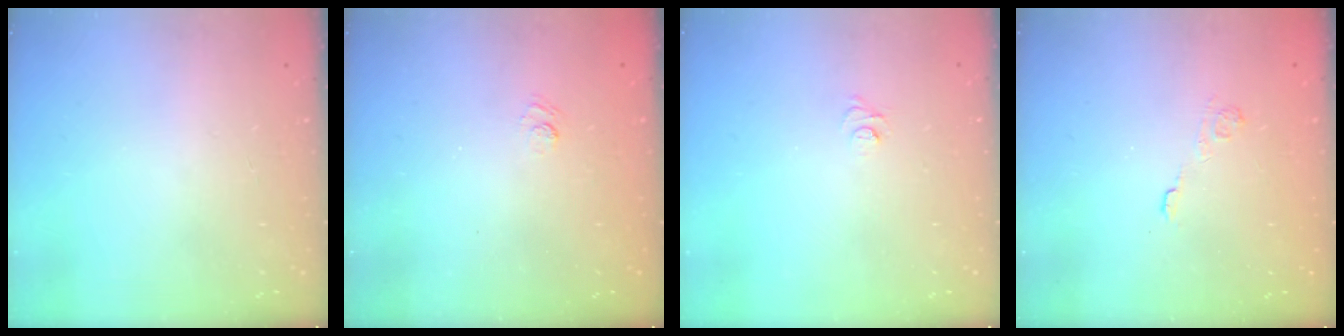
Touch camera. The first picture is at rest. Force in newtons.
{"total": 2.6, "press": 2.3, "slide": 1.1}
{"total": 4.9, "press": 4.9, "slide": 0.3}
{"total": 2.5, "press": 2.1, "slide": 1.4}